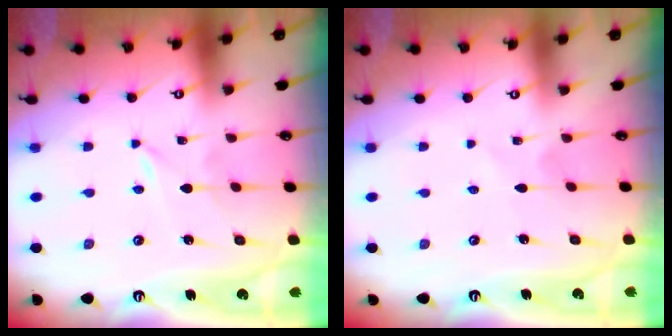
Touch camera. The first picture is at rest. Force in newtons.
{"total": 2.3, "press": 2.2, "slide": 0.3}